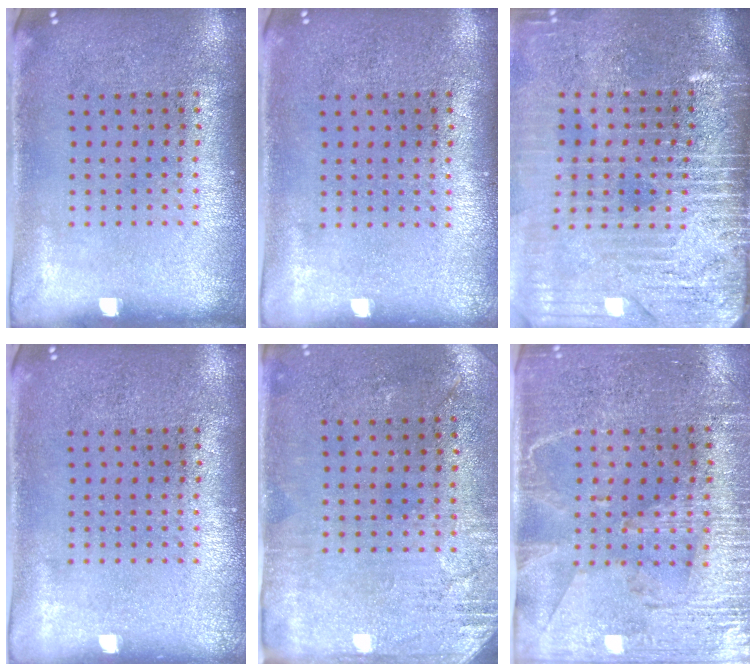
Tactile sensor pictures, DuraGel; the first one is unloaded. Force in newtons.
{"total": 0.0}
{"total": 4.5, "press": 3.8, "slide": 2.4}
{"total": 0.0}
{"total": 2.8, "press": 2.3, "slide": 1.6}
{"total": 3.4, "press": 3.0, "slide": 1.5}